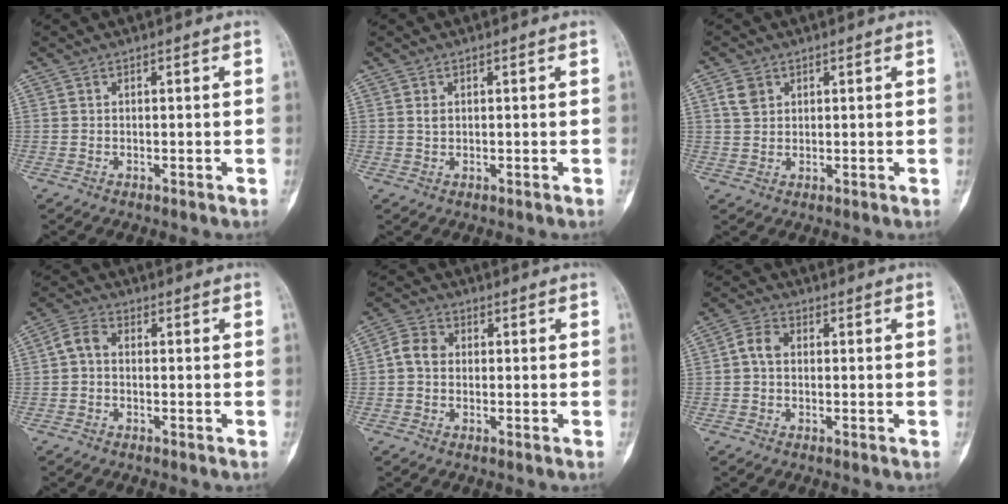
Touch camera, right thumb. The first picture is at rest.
{"total": 1.0, "force": [0.3, 0.7, 0.6], "torque": [-0.009, 0.001, 0.007]}
{"total": 3.3, "force": [1.6, 2.5, 1.5], "torque": [-0.017, 0.000, 0.032]}
{"total": 3.6, "force": [-0.2, 2.4, 2.7], "torque": [-0.049, 0.011, -0.015]}
{"total": 4.5, "force": [0.0, 3.7, 2.6], "torque": [-0.042, 0.013, -0.009]}
{"total": 3.8, "force": [0.1, 2.8, 2.6], "torque": [-0.046, 0.014, -0.006]}